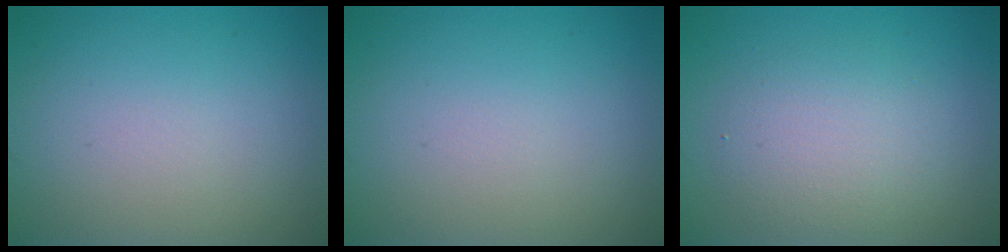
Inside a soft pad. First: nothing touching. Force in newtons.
{"total": 0.0}
{"total": 3.6, "press": 3.6, "slide": 0.1}